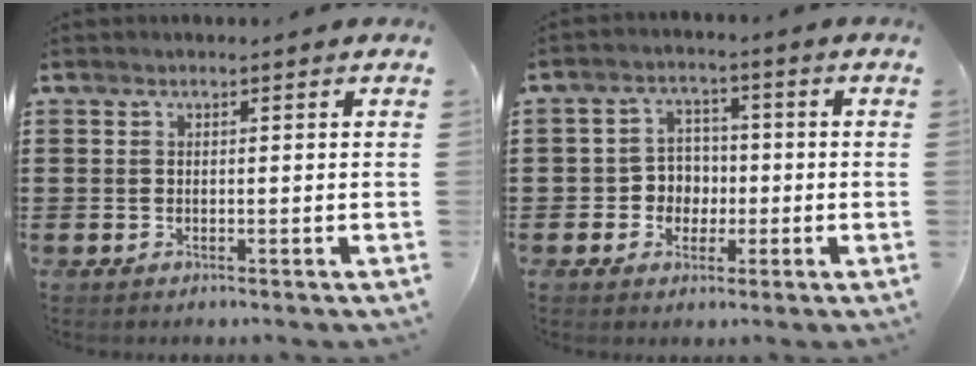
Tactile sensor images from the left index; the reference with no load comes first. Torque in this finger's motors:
{"motor_torque": [0.21, 0.24, 0.08, 0.01]}